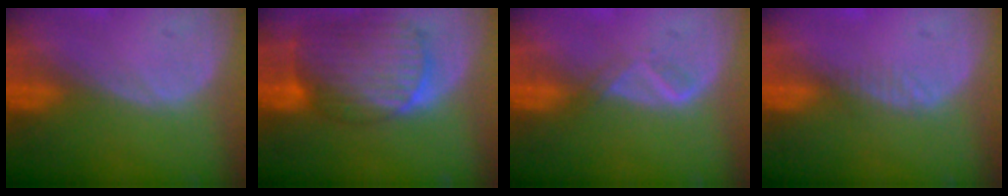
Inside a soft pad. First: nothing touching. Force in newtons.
{"total": 10.6, "press": 9.0, "slide": 5.6}
{"total": 2.1, "press": 2.0, "slide": 0.6}
{"total": 1.3, "press": 1.1, "slide": 0.7}